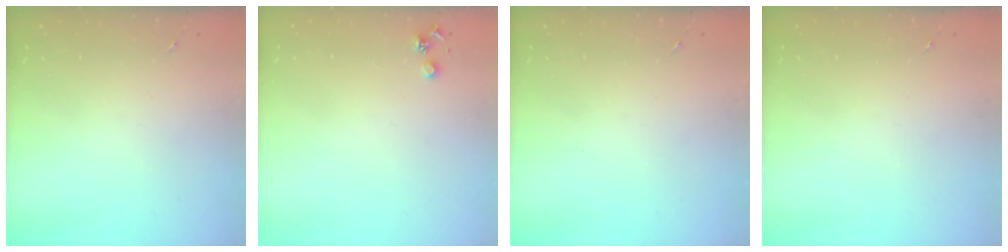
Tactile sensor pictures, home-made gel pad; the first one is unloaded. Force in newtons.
{"total": 3.6, "press": 3.5, "slide": 0.5}
{"total": 0.0}
{"total": 0.0}